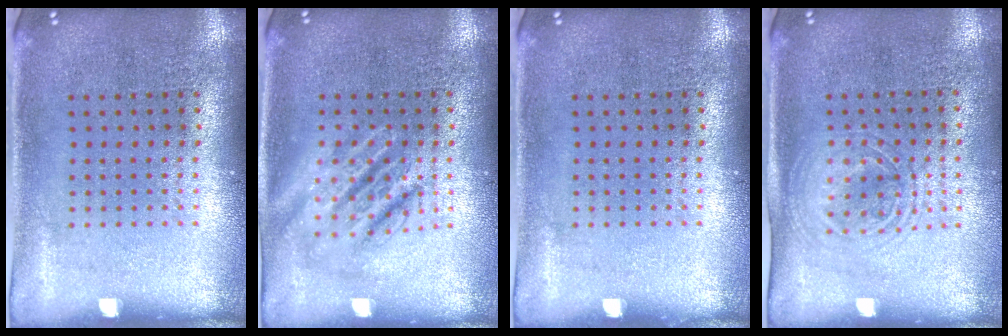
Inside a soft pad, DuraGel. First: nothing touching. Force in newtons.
{"total": 2.4, "press": 2.4, "slide": 0.3}
{"total": 0.0}
{"total": 1.5, "press": 1.3, "slide": 0.6}